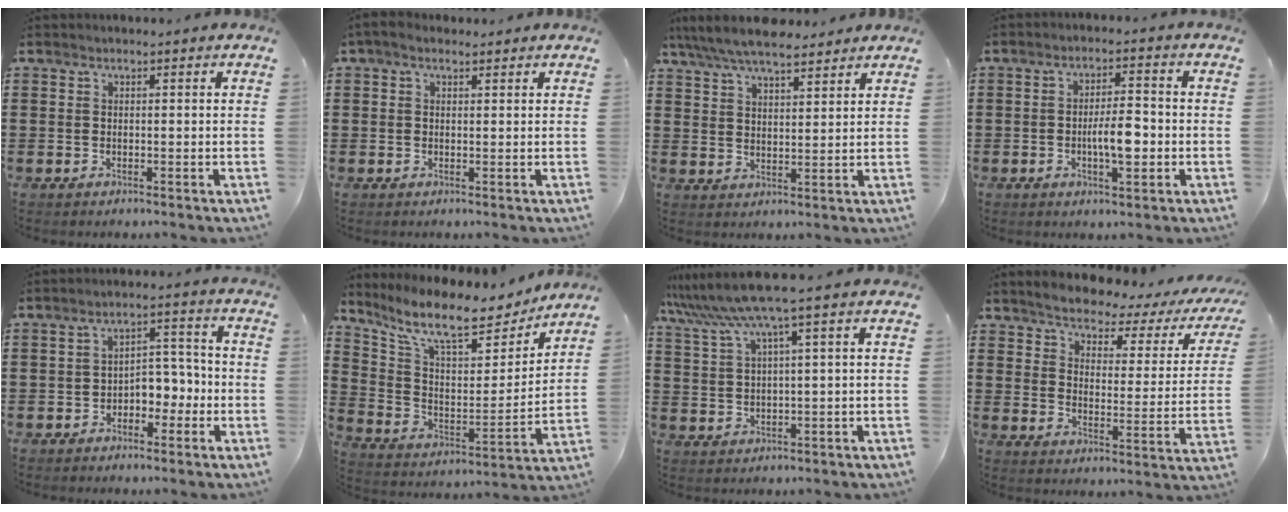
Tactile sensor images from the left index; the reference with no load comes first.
{"total": 1.4, "force": [0.6, 0.8, 0.9], "torque": [-0.019, 0.005, 0.012]}
{"total": 7.2, "force": [6.3, 1.6, 2.9], "torque": [-0.077, -0.013, 0.117]}
{"total": 5.9, "force": [-1.1, 2.0, 5.4], "torque": [-0.093, 0.003, -0.025]}
{"total": 4.6, "force": [-2.4, 2.9, 2.6], "torque": [-0.052, 0.013, -0.050]}
{"total": 11.1, "force": [8.8, 2.9, 6.2], "torque": [-0.150, -0.048, 0.149]}
{"total": 6.6, "force": [4.0, -0.5, 5.2], "torque": [-0.129, -0.025, 0.064]}
{"total": 3.5, "force": [3.3, 0.5, 0.9], "torque": [-0.041, -0.029, 0.048]}